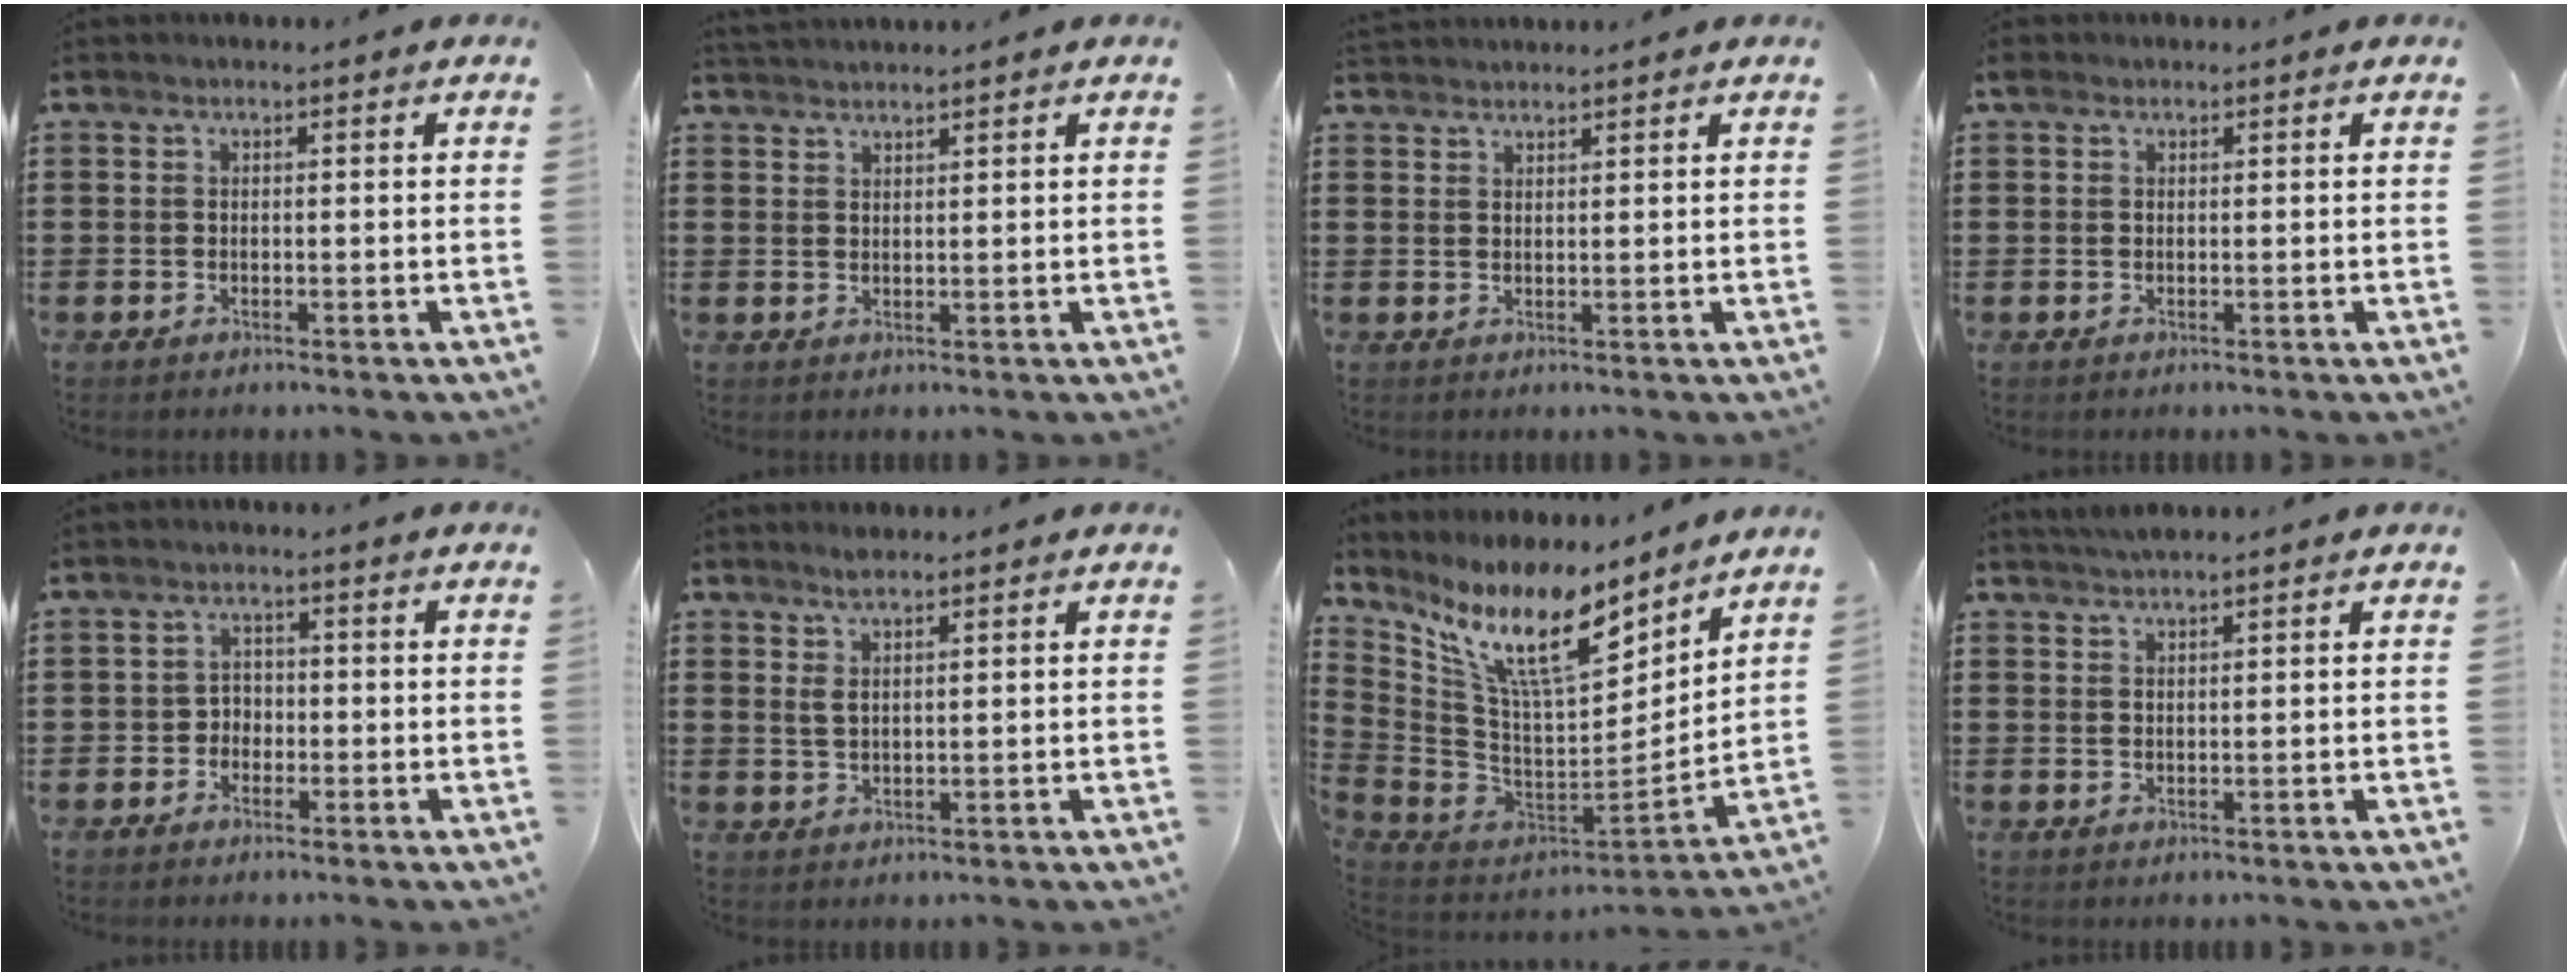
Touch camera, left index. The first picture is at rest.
{"total": 1.6, "force": [1.6, -0.2, 0.2], "torque": [-0.006, 0.001, 0.032]}
{"total": 1.5, "force": [1.5, 0.0, 0.0], "torque": [-0.003, 0.001, 0.030]}
{"total": 0.8, "force": [0.2, 0.6, 0.5], "torque": [-0.011, 0.006, 0.003]}
{"total": 2.3, "force": [-1.2, 1.9, 0.6], "torque": [-0.020, 0.006, -0.028]}
{"total": 2.9, "force": [1.8, 0.9, 2.1], "torque": [-0.045, 0.005, 0.032]}
{"total": 13.9, "force": [8.9, 3.3, 10.1], "torque": [-0.235, -0.056, 0.151]}
{"total": 1.7, "force": [1.5, -0.1, 0.8], "torque": [-0.016, 0.000, 0.029]}